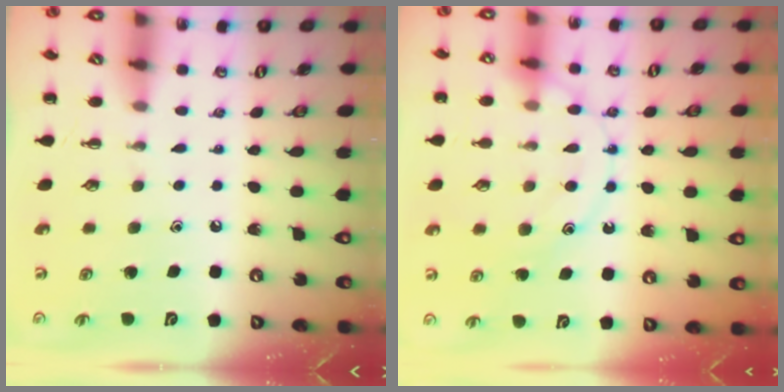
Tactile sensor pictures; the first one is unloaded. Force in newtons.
{"total": 12.7, "press": 12.7, "slide": 0.8}